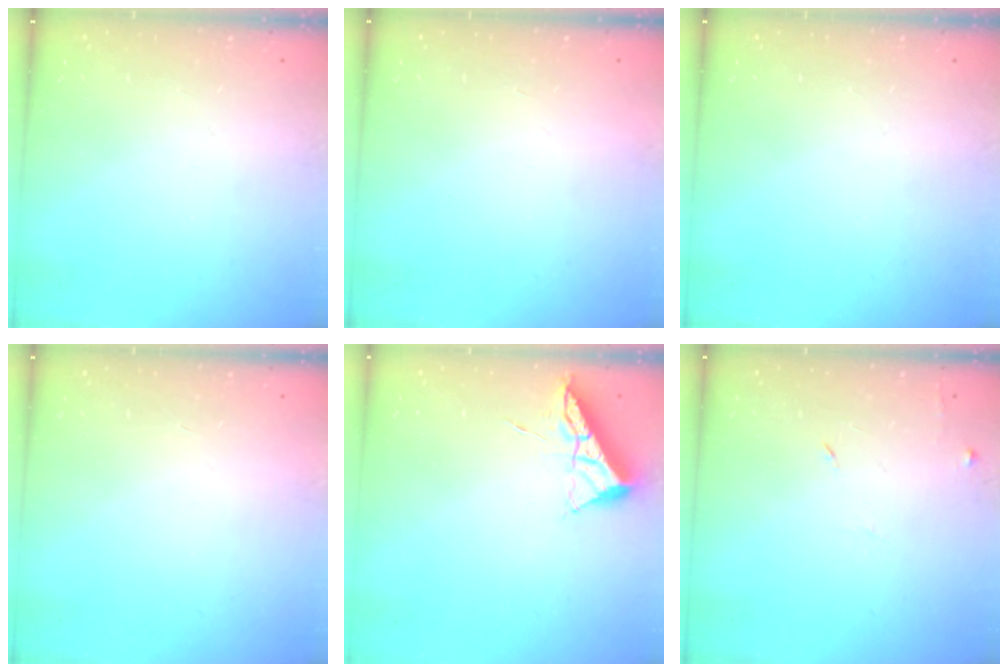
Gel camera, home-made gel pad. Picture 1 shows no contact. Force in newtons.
{"total": 1.6, "press": 1.5, "slide": 0.1}
{"total": 0.0}
{"total": 1.6, "press": 1.6, "slide": 0.1}
{"total": 6.6, "press": 6.6, "slide": 0.7}
{"total": 5.2, "press": 5.1, "slide": 0.6}